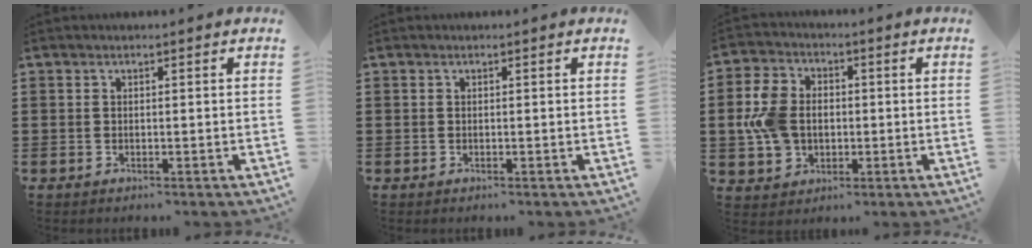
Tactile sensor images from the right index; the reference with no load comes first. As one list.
[{"total": 0.0}, {"total": 8.2, "force": [-0.3, 6.4, 5.2], "torque": [-0.141, 0.011, -0.011]}]